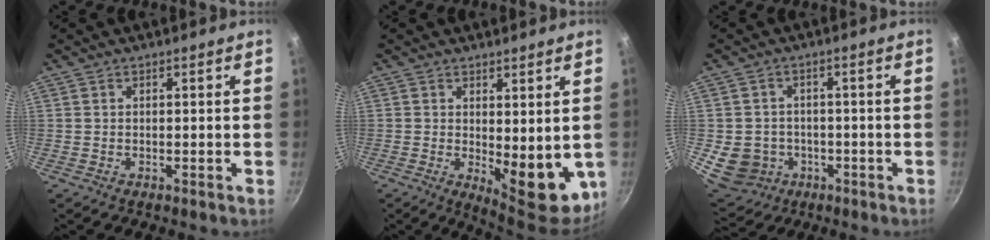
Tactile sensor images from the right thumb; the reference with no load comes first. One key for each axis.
{"total": 11.2, "fx": -0.2, "fy": 5.1, "fz": 10.0, "tx": -0.101, "ty": -0.015, "tz": 0.013}
{"total": 9.4, "fx": -2.2, "fy": 8.3, "fz": 3.7, "tx": -0.052, "ty": 0.018, "tz": -0.018}